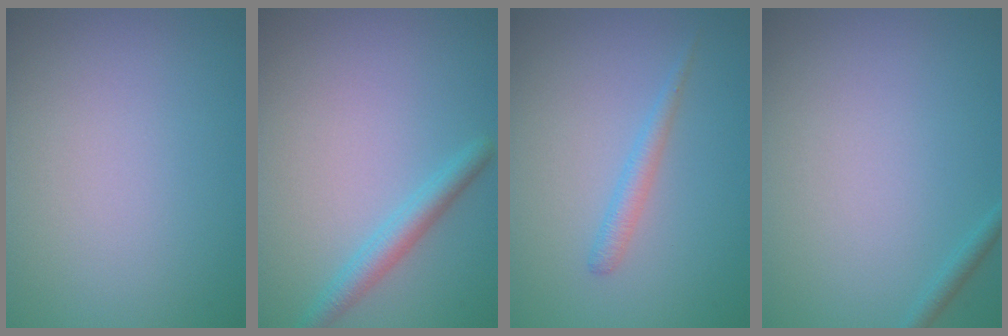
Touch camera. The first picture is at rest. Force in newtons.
{"total": 2.3, "press": 2.3, "slide": 0.1}
{"total": 1.4, "press": 1.4, "slide": 0.1}
{"total": 0.9, "press": 0.9, "slide": 0.1}